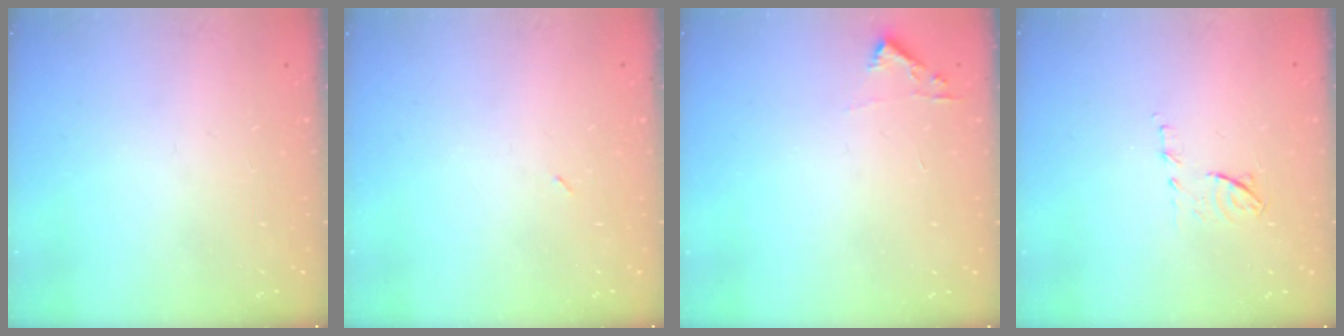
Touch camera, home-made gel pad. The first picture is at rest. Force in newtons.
{"total": 2.1, "press": 1.9, "slide": 1.0}
{"total": 3.3, "press": 3.3, "slide": 0.4}
{"total": 6.8, "press": 6.8, "slide": 0.9}